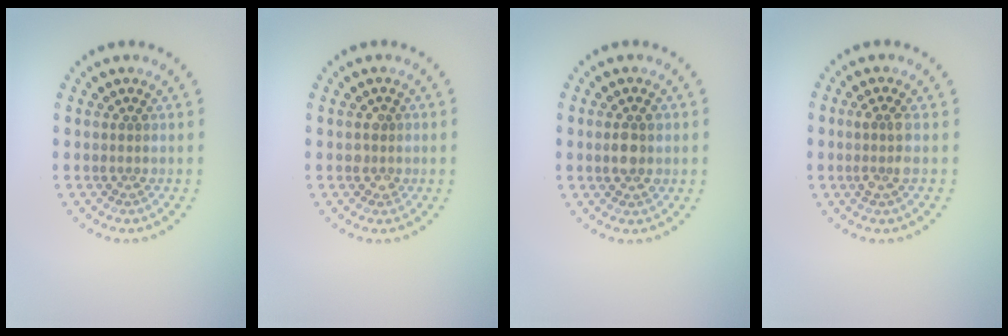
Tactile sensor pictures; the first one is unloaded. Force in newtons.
{"total": 1.1, "press": 1.0, "slide": 0.4}
{"total": 2.6, "press": 2.5, "slide": 0.3}
{"total": 1.8, "press": 1.5, "slide": 1.0}